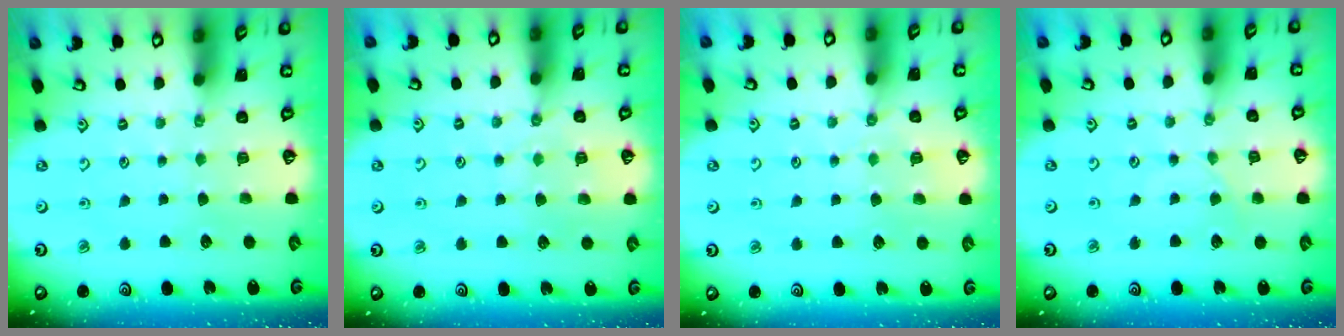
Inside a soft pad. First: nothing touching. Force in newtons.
{"total": 5.3, "press": 5.3, "slide": 0.6}
{"total": 2.5, "press": 2.5, "slide": 0.4}
{"total": 1.8, "press": 1.7, "slide": 0.4}